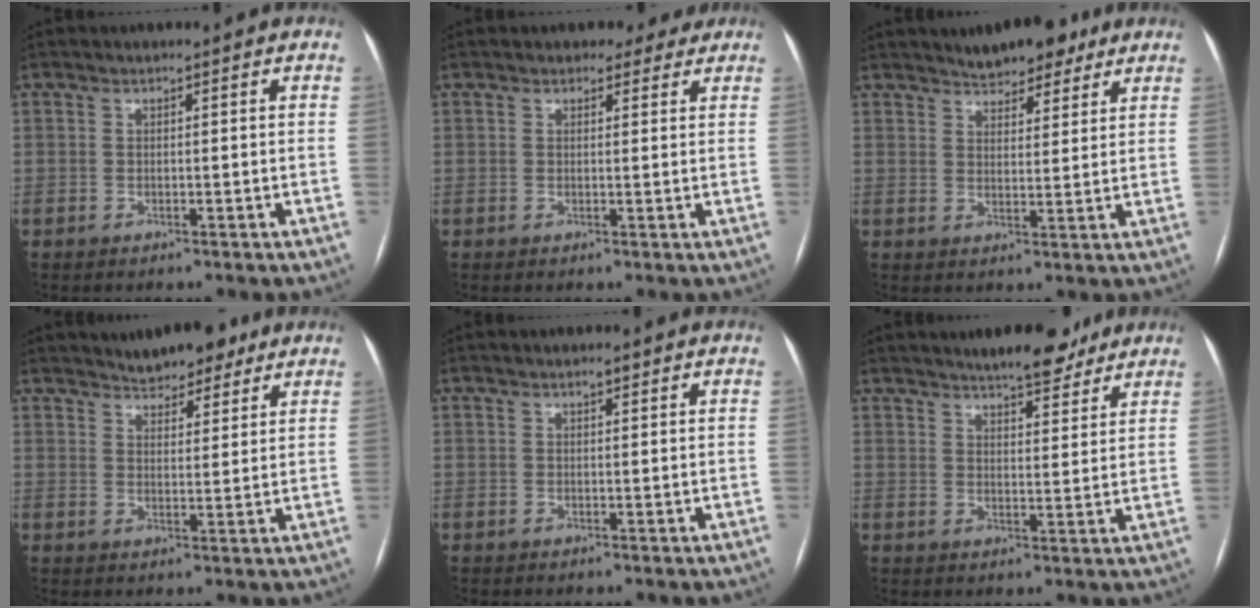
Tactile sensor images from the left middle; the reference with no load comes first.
{"total": 3.3, "force": [2.7, 1.8, 0.6], "torque": [-0.001, 0.004, 0.028]}
{"total": 7.1, "force": [5.9, 2.7, 3.0], "torque": [-0.042, 0.011, 0.088]}
{"total": 6.5, "force": [5.4, 2.4, 2.6], "torque": [-0.039, 0.010, 0.084]}
{"total": 0.9, "force": [0.6, 0.3, 0.6], "torque": [-0.012, 0.001, 0.009]}
{"total": 7.8, "force": [6.6, 2.1, 3.5], "torque": [-0.049, 0.004, 0.093]}